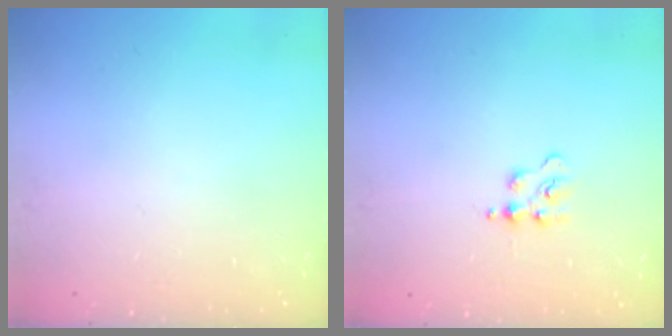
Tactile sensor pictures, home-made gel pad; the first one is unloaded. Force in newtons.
{"total": 2.9, "press": 2.9, "slide": 0.4}